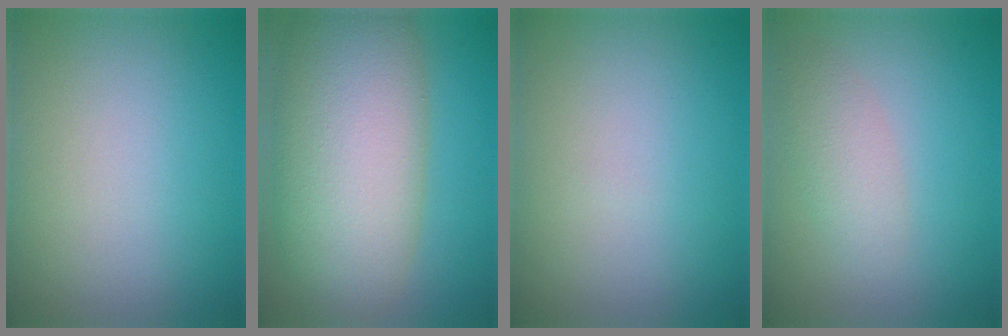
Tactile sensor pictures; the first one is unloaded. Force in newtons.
{"total": 12.1, "press": 12.1, "slide": 0.7}
{"total": 0.0}
{"total": 2.4, "press": 2.4, "slide": 0.1}